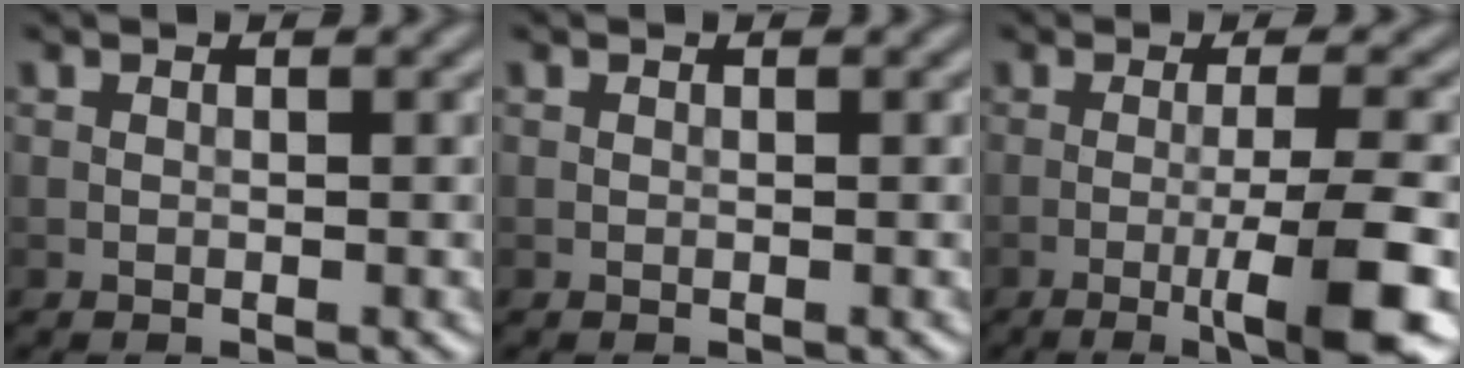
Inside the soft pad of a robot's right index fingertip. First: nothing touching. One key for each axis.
{"total": 0.0}
{"total": 7.0, "fx": -2.3, "fy": 1.0, "fz": 6.5, "tx": -0.092, "ty": 0.005, "tz": -0.043}